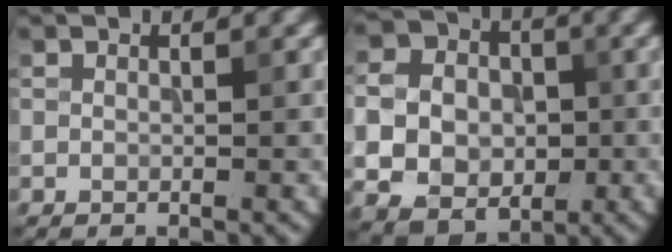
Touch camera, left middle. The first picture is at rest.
{"total": 7.8, "force": [-0.9, 6.3, 4.5], "torque": [-0.090, -0.001, -0.024]}